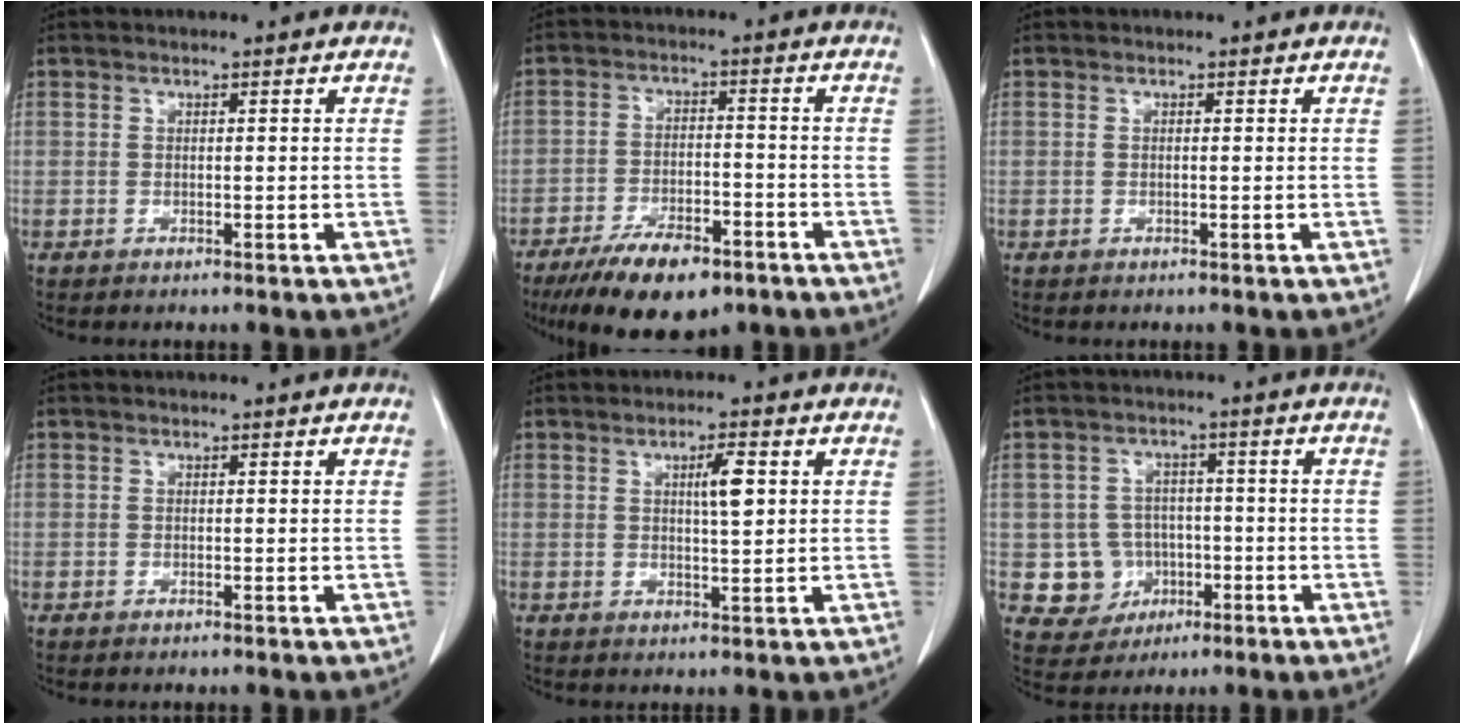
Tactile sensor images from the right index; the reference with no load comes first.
{"total": 11.7, "force": [-8.1, 4.3, 7.3], "torque": [-0.123, -0.011, -0.133]}
{"total": 0.0}
{"total": 0.0}
{"total": 4.0, "force": [1.3, 0.6, 3.7], "torque": [-0.060, 0.003, 0.023]}
{"total": 6.6, "force": [-1.3, 6.4, 1.1], "torque": [-0.019, 0.012, -0.009]}